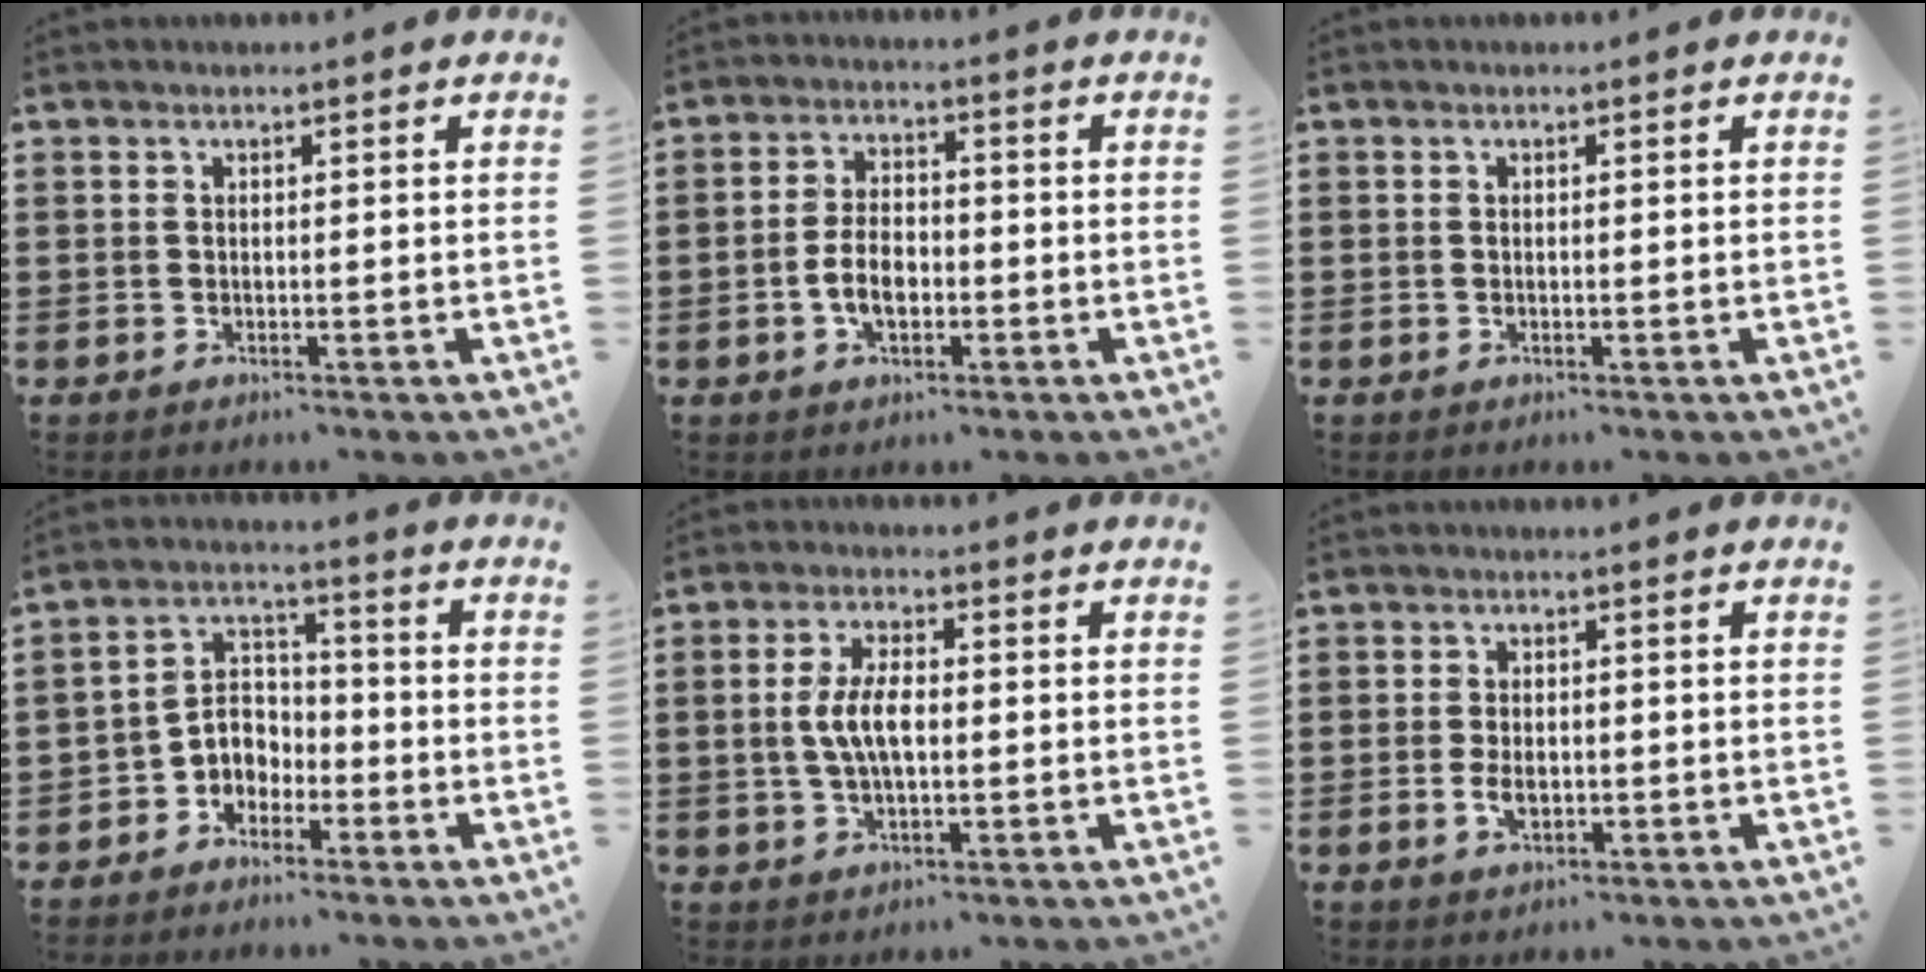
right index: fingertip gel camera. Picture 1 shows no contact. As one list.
[{"total": 5.5, "force": [-1.5, 3.0, 4.4], "torque": [-0.101, -0.002, -0.032]}, {"total": 0.0}, {"total": 4.4, "force": [-2.7, 3.3, 1.1], "torque": [-0.033, 0.004, -0.057]}, {"total": 5.9, "force": [0.0, 2.5, 5.3], "torque": [-0.121, 0.001, -0.009]}, {"total": 2.9, "force": [-0.6, 1.7, 2.3], "torque": [-0.044, 0.000, -0.010]}]